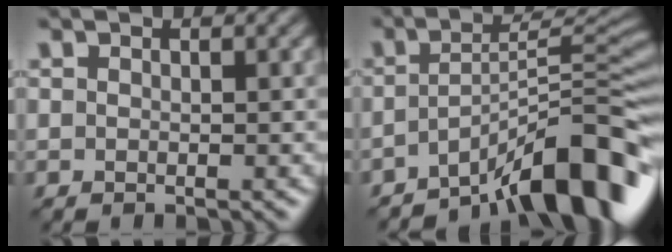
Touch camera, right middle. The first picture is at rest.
{"total": 9.2, "force": [-6.3, 1.2, 6.6], "torque": [-0.084, 0.014, -0.110]}